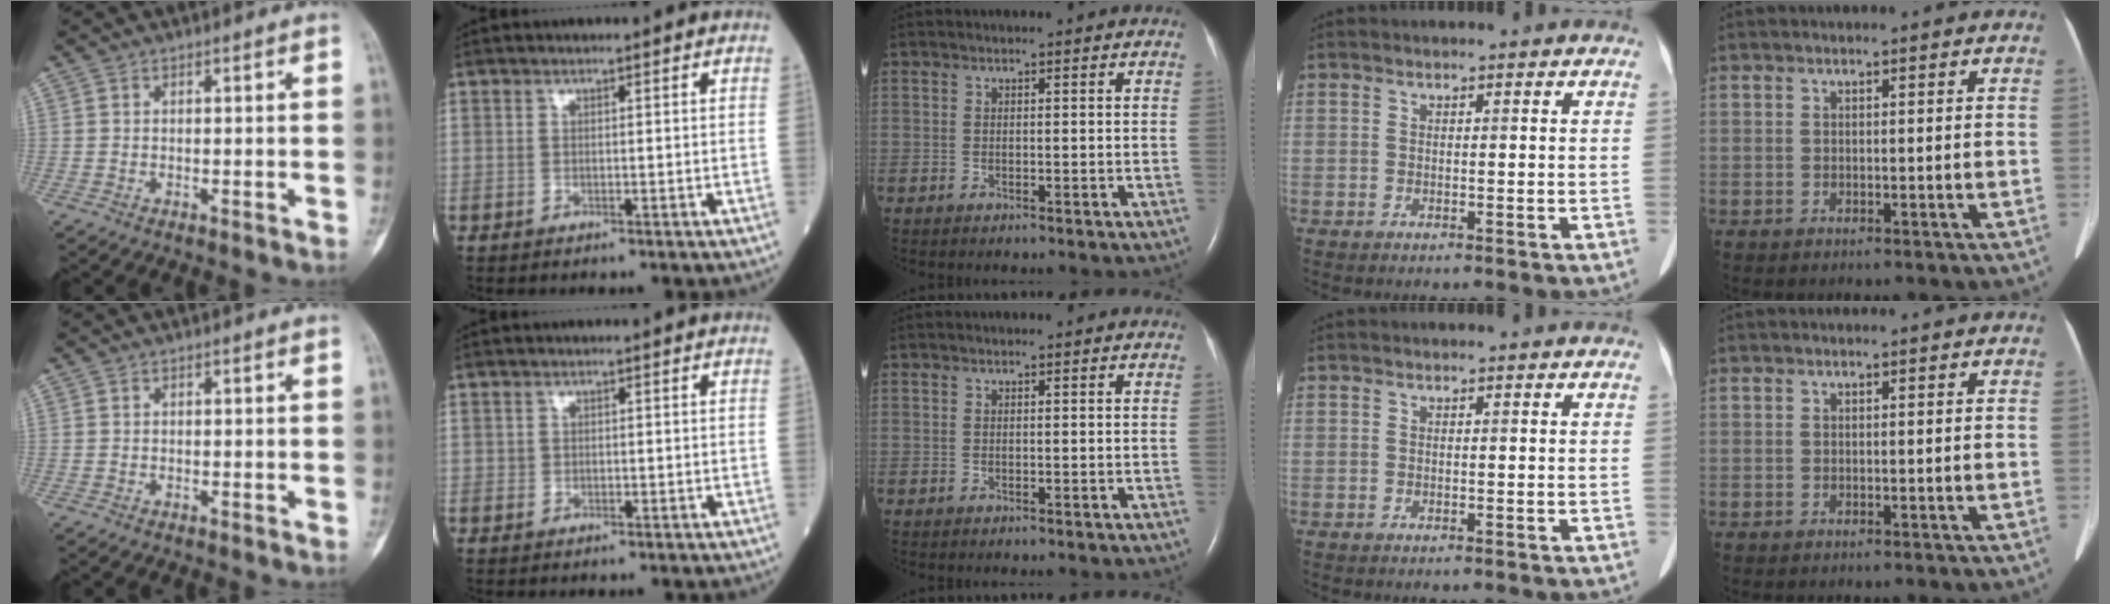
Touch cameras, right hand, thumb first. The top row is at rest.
{"index": {"total": 0.7, "force": [0.0, 0.6, 0.3], "torque": [-0.004, 0.000, 0.000]}}